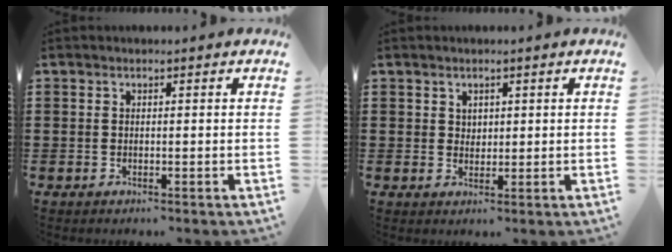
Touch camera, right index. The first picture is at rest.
{"total": 1.7, "force": [1.0, 1.3, 0.2], "torque": [-0.008, 0.006, 0.021]}